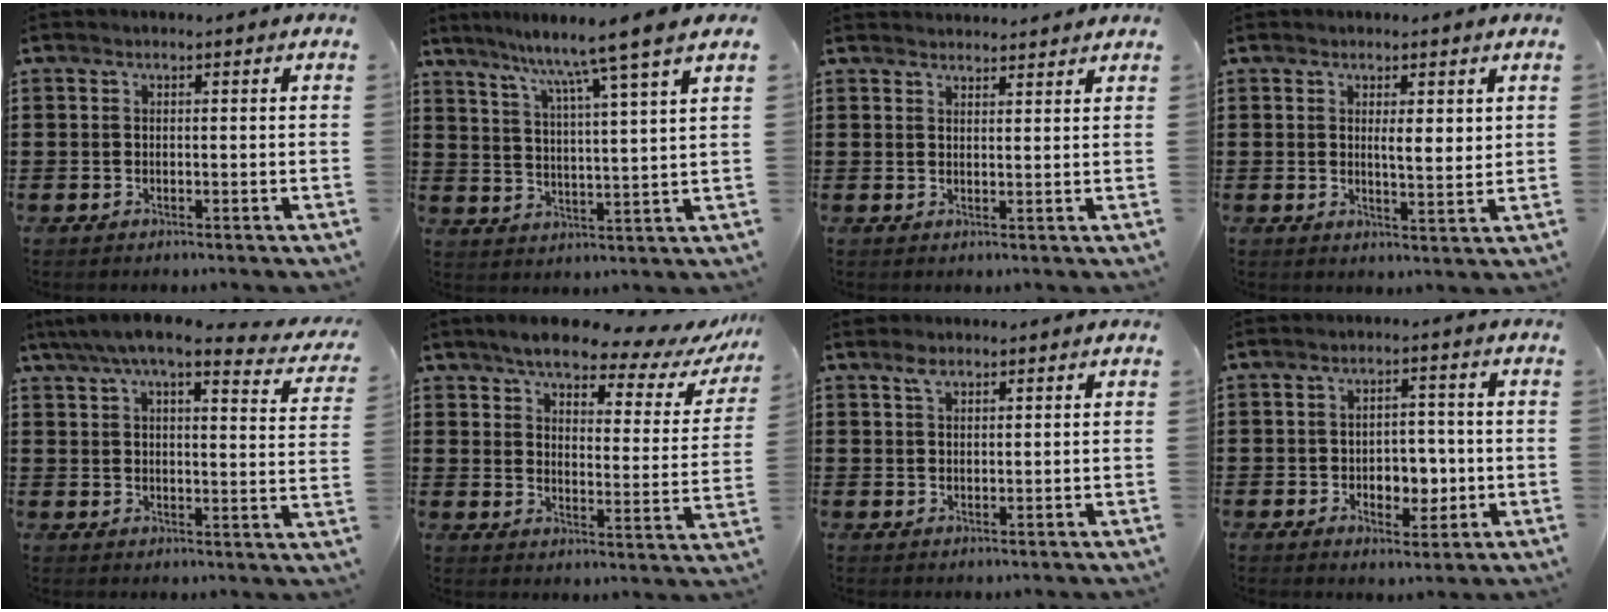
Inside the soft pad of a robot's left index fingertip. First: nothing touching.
{"total": 7.3, "force": [5.9, -1.6, 4.1], "torque": [-0.094, -0.042, 0.088]}
{"total": 2.1, "force": [2.1, 0.2, -0.2], "torque": [-0.001, -0.001, 0.041]}
{"total": 2.9, "force": [1.3, 0.9, 2.4], "torque": [-0.033, -0.003, 0.019]}
{"total": 7.9, "force": [6.4, 1.0, 4.5], "torque": [-0.101, -0.026, 0.109]}
{"total": 7.4, "force": [6.4, 1.4, 3.3], "torque": [-0.079, -0.039, 0.108]}
{"total": 2.2, "force": [1.5, 1.1, 1.1], "torque": [-0.018, 0.000, 0.028]}
{"total": 4.7, "force": [-0.8, 3.5, 2.9], "torque": [-0.047, 0.004, -0.022]}